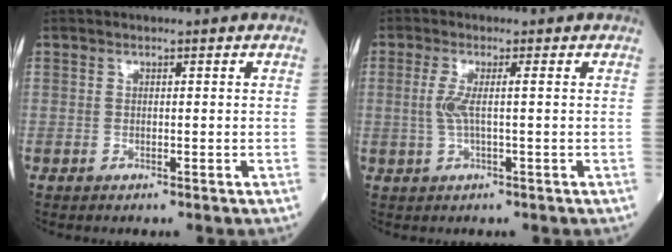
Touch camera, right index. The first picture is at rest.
{"total": 3.1, "force": [0.1, 0.0, 3.1], "torque": [-0.075, 0.004, 0.002]}